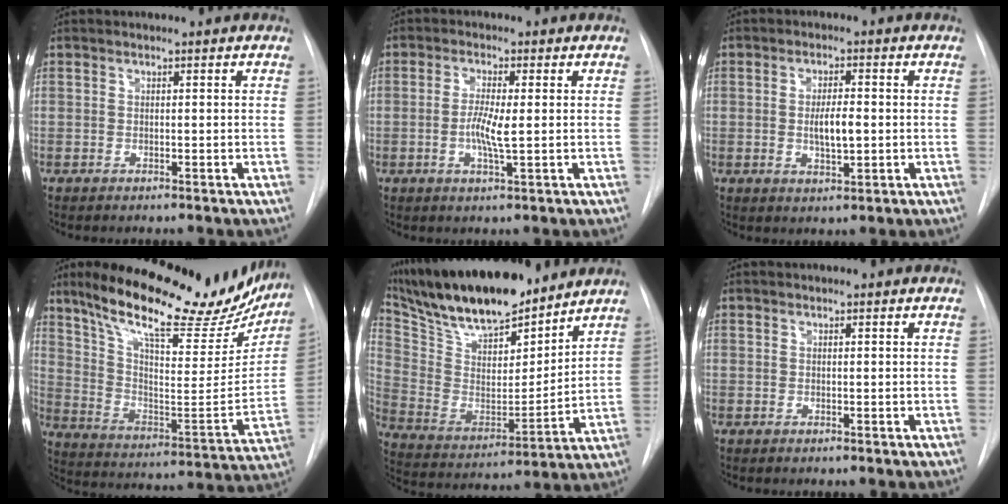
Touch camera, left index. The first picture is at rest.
{"total": 4.4, "force": [-0.4, 0.6, 4.3], "torque": [-0.089, -0.008, -0.008]}
{"total": 4.6, "force": [-0.3, 1.4, 4.4], "torque": [-0.076, -0.005, -0.003]}
{"total": 28.0, "force": [21.9, 7.9, 15.6], "torque": [-0.241, -0.013, 0.311]}
{"total": 21.6, "force": [18.3, 5.3, 10.2], "torque": [-0.190, 0.001, 0.318]}
{"total": 0.0}